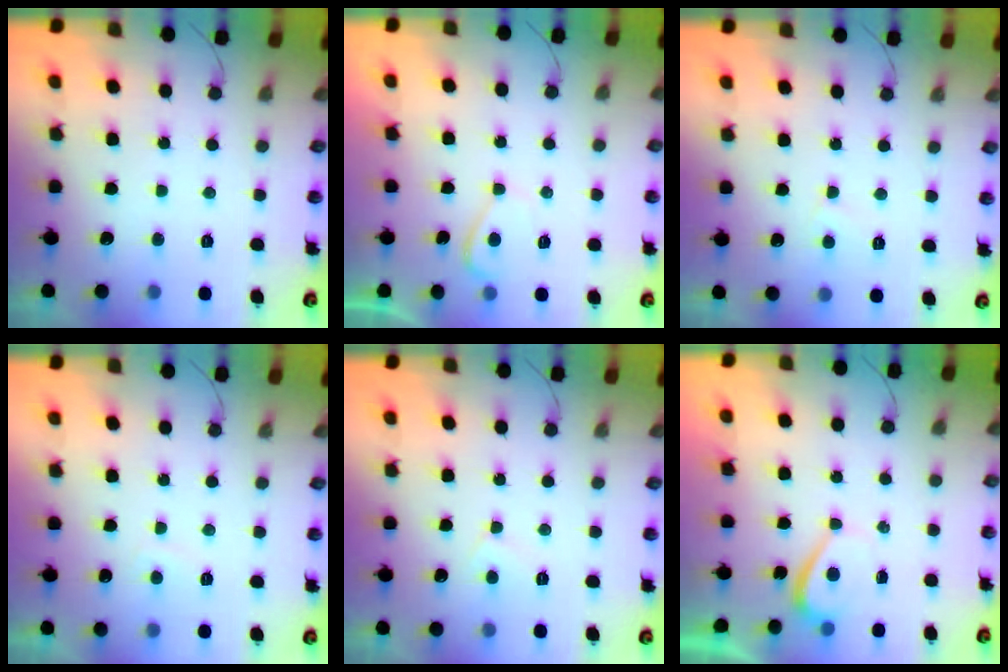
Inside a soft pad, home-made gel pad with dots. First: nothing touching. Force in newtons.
{"total": 2.6, "press": 2.4, "slide": 0.8}
{"total": 2.6, "press": 2.6, "slide": 0.2}
{"total": 0.6, "press": 0.3, "slide": 0.5}
{"total": 4.4, "press": 4.4, "slide": 0.6}
{"total": 1.1, "press": 1.0, "slide": 0.6}